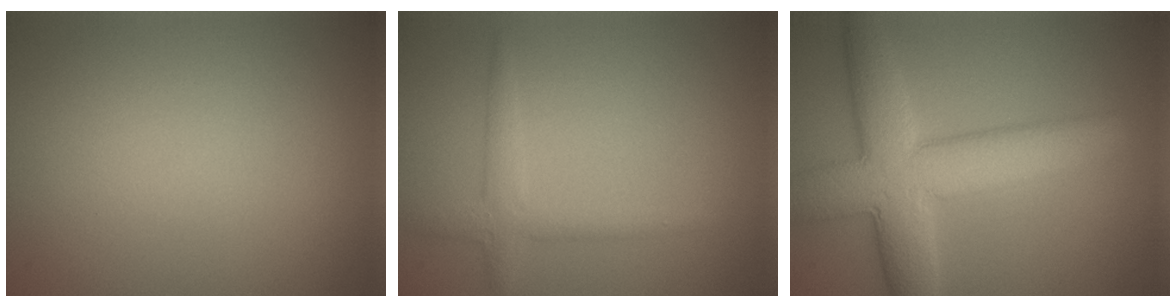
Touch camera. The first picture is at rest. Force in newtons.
{"total": 2.1, "press": 2.1, "slide": 0.1}
{"total": 8.6, "press": 8.6, "slide": 0.2}